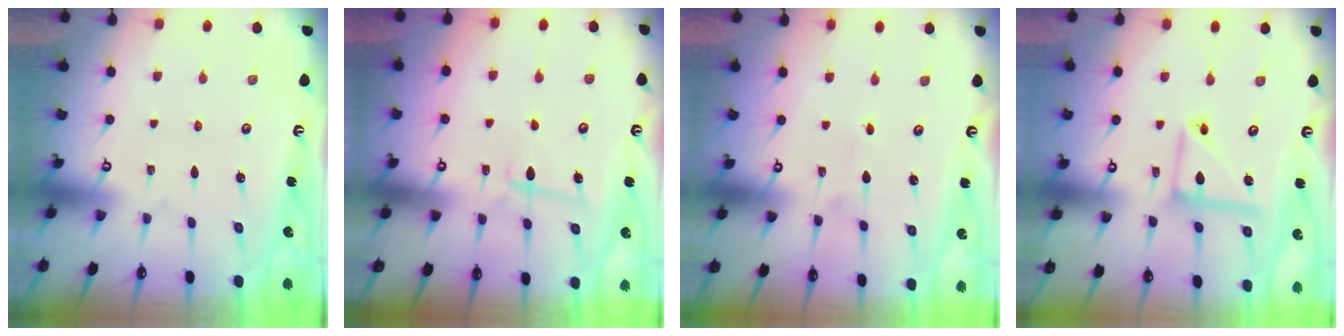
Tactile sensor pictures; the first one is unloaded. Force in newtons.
{"total": 5.9, "press": 5.8, "slide": 1.0}
{"total": 2.0, "press": 2.0, "slide": 0.1}
{"total": 11.2, "press": 11.1, "slide": 1.0}